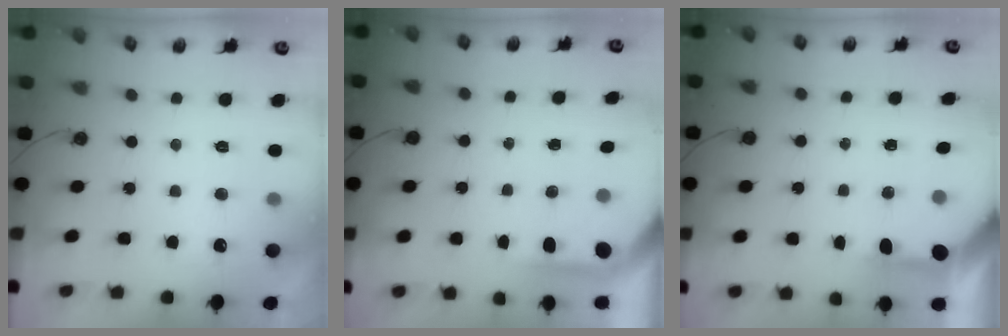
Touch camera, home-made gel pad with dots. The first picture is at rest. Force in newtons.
{"total": 3.4, "press": 3.4, "slide": 0.4}
{"total": 3.5, "press": 3.5, "slide": 0.5}